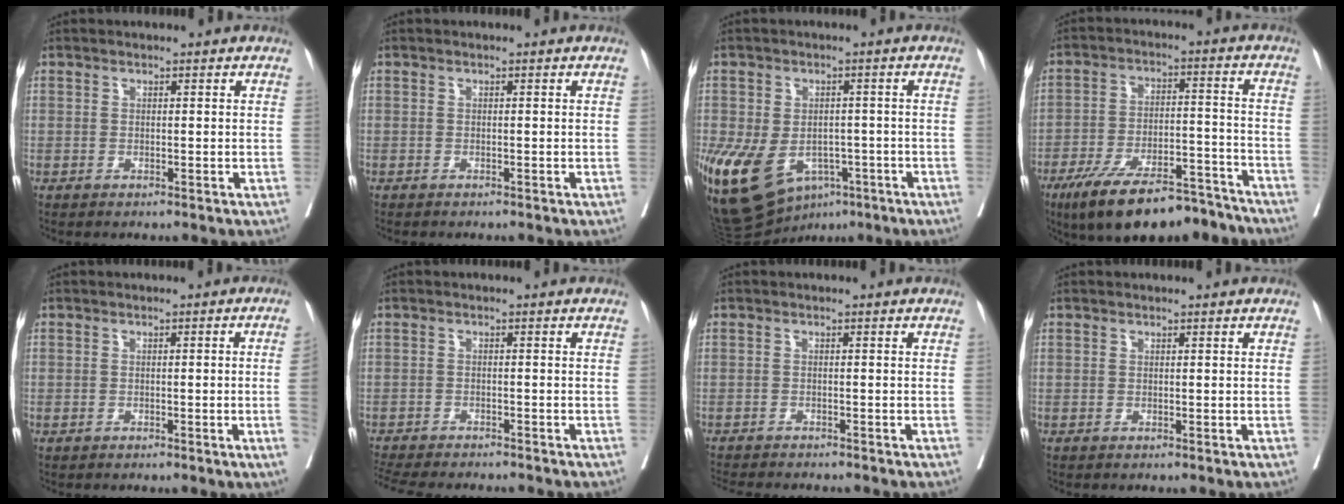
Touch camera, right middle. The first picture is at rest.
{"total": 1.5, "force": [-1.3, 0.3, 0.6], "torque": [-0.009, -0.001, -0.017]}
{"total": 17.6, "force": [-8.2, 11.5, 10.5], "torque": [-0.235, -0.009, -0.115]}
{"total": 17.2, "force": [-13.5, 5.0, 9.5], "torque": [-0.140, 0.011, -0.215]}
{"total": 2.9, "force": [-0.6, -0.5, 2.8], "torque": [-0.038, 0.005, -0.006]}
{"total": 12.7, "force": [-11.3, 2.4, 5.1], "torque": [-0.097, -0.016, -0.156]}
{"total": 7.9, "force": [-7.2, 1.1, 3.0], "torque": [-0.038, -0.008, -0.102]}
{"total": 0.0}